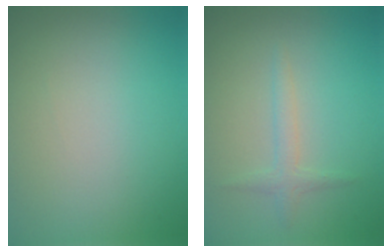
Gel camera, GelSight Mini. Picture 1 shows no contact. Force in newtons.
{"total": 1.5, "press": 1.5, "slide": 0.1}